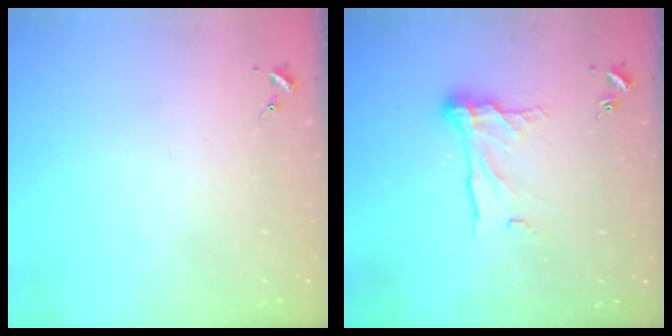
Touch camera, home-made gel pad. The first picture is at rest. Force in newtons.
{"total": 11.2, "press": 11.2, "slide": 0.8}